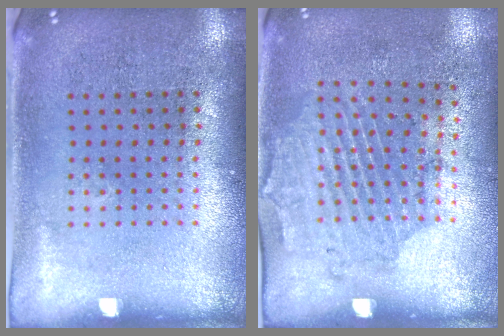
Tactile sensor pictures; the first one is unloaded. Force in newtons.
{"total": 1.8, "press": 1.2, "slide": 1.3}